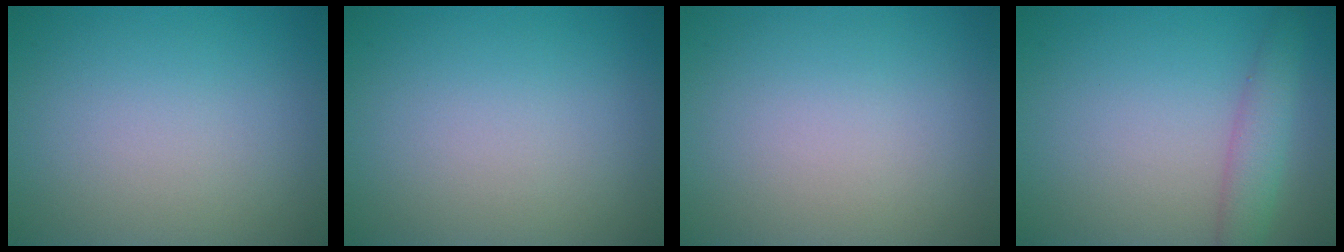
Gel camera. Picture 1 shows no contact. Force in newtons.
{"total": 0.0}
{"total": 0.0}
{"total": 2.9, "press": 2.9, "slide": 0.1}